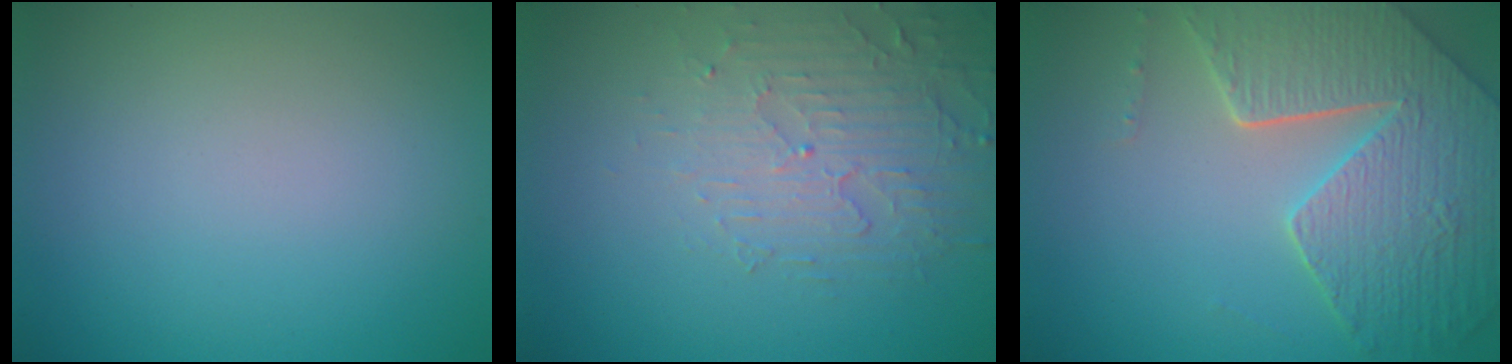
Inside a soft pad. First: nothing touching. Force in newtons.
{"total": 3.8, "press": 3.4, "slide": 1.8}
{"total": 7.8, "press": 5.7, "slide": 5.3}